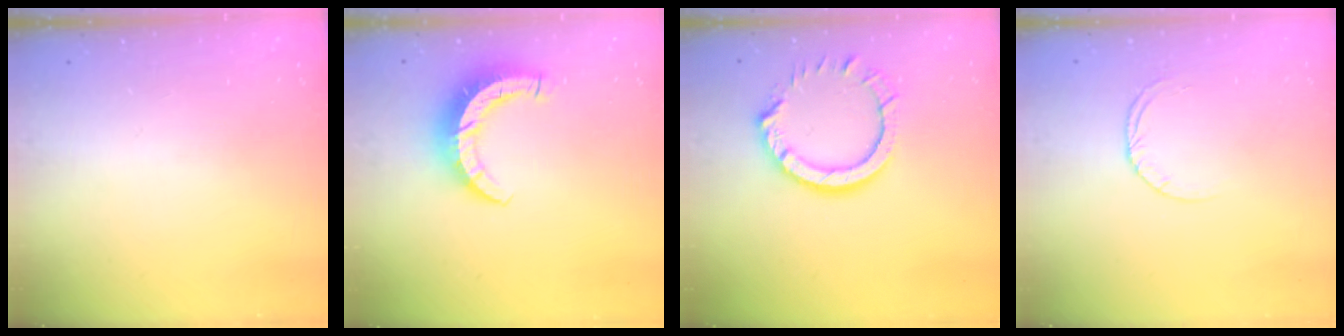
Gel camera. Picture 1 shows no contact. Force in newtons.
{"total": 9.0, "press": 8.9, "slide": 1.0}
{"total": 10.8, "press": 10.8, "slide": 1.2}
{"total": 3.2, "press": 3.2, "slide": 0.3}